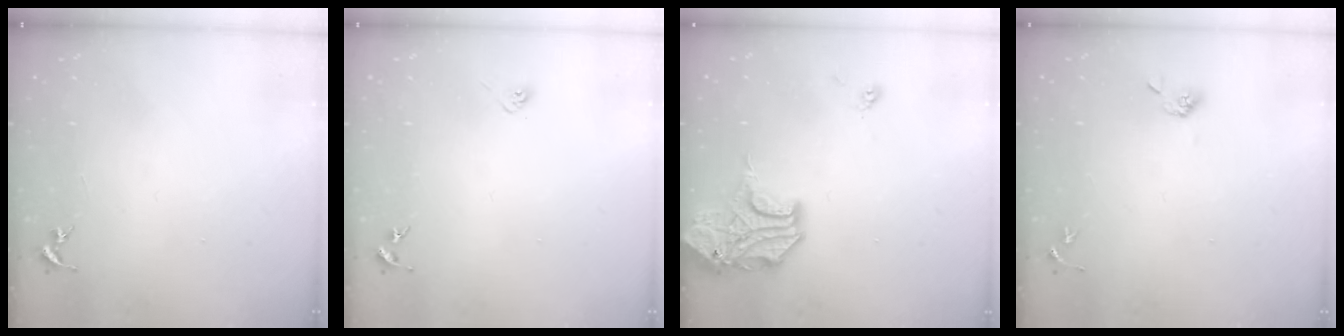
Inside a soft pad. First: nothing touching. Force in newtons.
{"total": 2.8, "press": 2.6, "slide": 1.1}
{"total": 15.2, "press": 15.1, "slide": 2.2}
{"total": 5.0, "press": 4.7, "slide": 1.7}